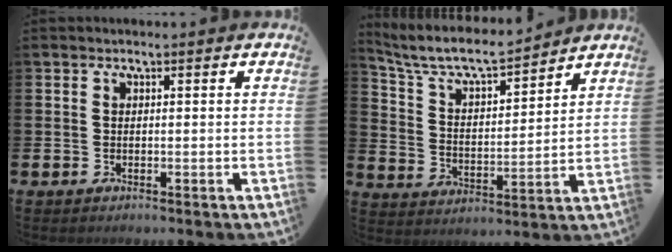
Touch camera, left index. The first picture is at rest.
{"total": 7.6, "force": [6.9, 1.6, 2.7], "torque": [-0.089, -0.046, 0.119]}